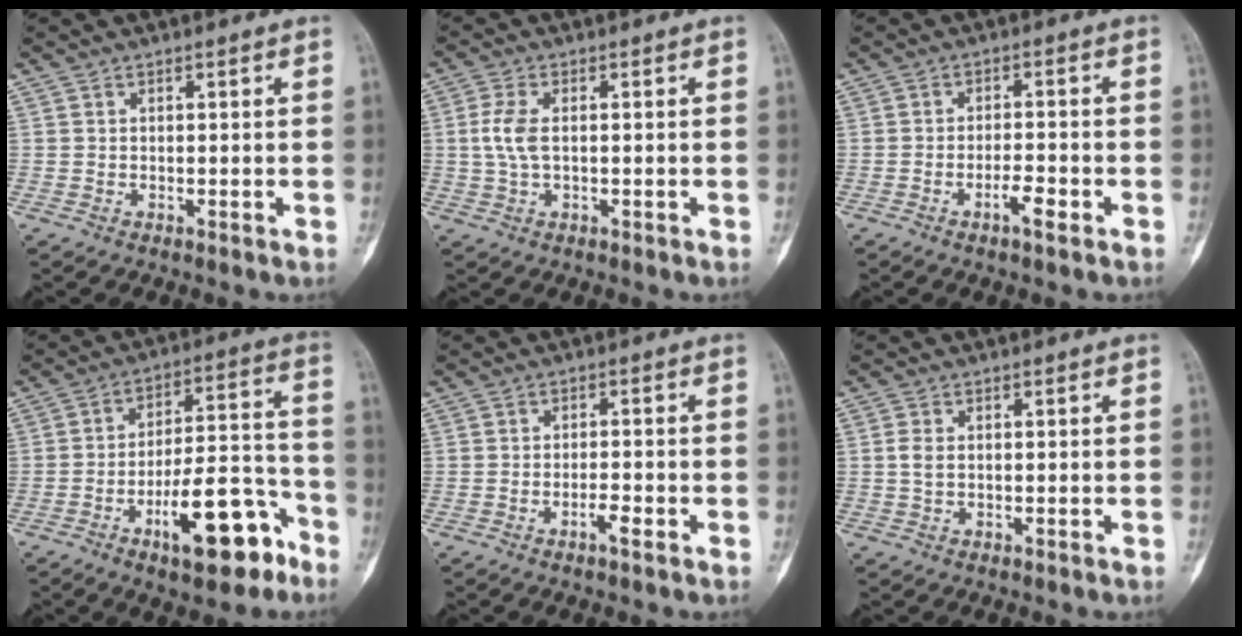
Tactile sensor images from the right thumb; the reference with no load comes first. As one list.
[{"total": 4.6, "force": [0.2, 2.4, 4.0], "torque": [-0.095, 0.006, 0.000]}, {"total": 3.9, "force": [-2.0, 1.0, 3.2], "torque": [-0.056, 0.012, -0.037]}, {"total": 16.4, "force": [-8.7, 6.1, 12.4], "torque": [-0.171, 0.072, -0.131]}, {"total": 2.8, "force": [-1.4, 0.7, 2.3], "torque": [-0.041, 0.006, -0.027]}, {"total": 2.0, "force": [0.2, 1.3, 1.5], "torque": [-0.029, 0.002, 0.001]}]